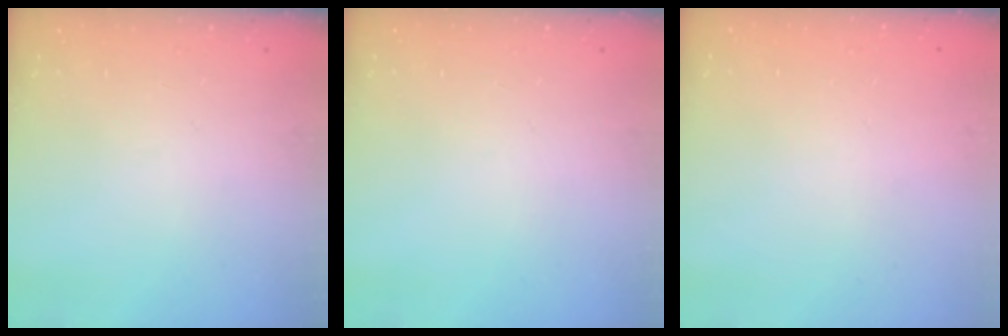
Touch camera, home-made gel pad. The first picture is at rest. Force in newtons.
{"total": 0.0}
{"total": 0.0}